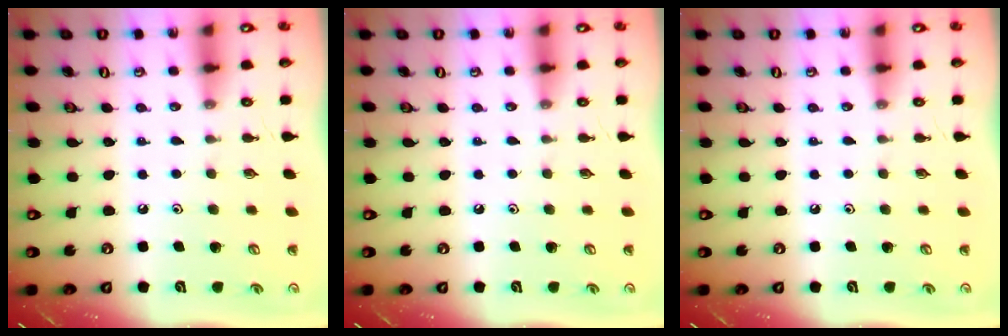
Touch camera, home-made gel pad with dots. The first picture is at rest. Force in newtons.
{"total": 0.0}
{"total": 0.0}